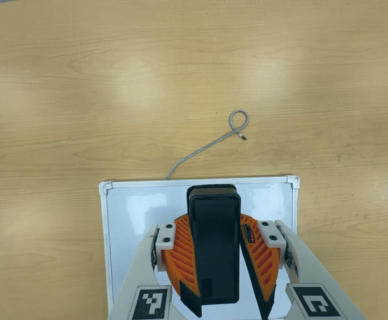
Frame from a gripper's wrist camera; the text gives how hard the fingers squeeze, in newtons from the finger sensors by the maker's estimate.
{"total": 10.7, "left": 10.1, "right": 11.2}